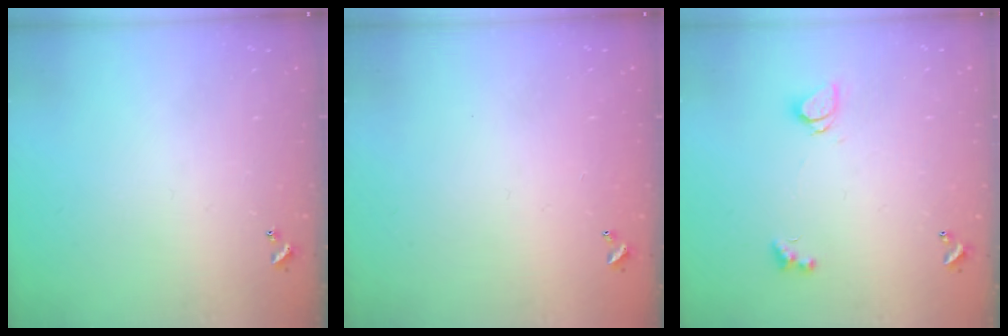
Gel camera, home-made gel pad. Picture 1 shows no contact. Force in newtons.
{"total": 2.9, "press": 2.9, "slide": 0.1}
{"total": 1.6, "press": 1.6, "slide": 0.2}